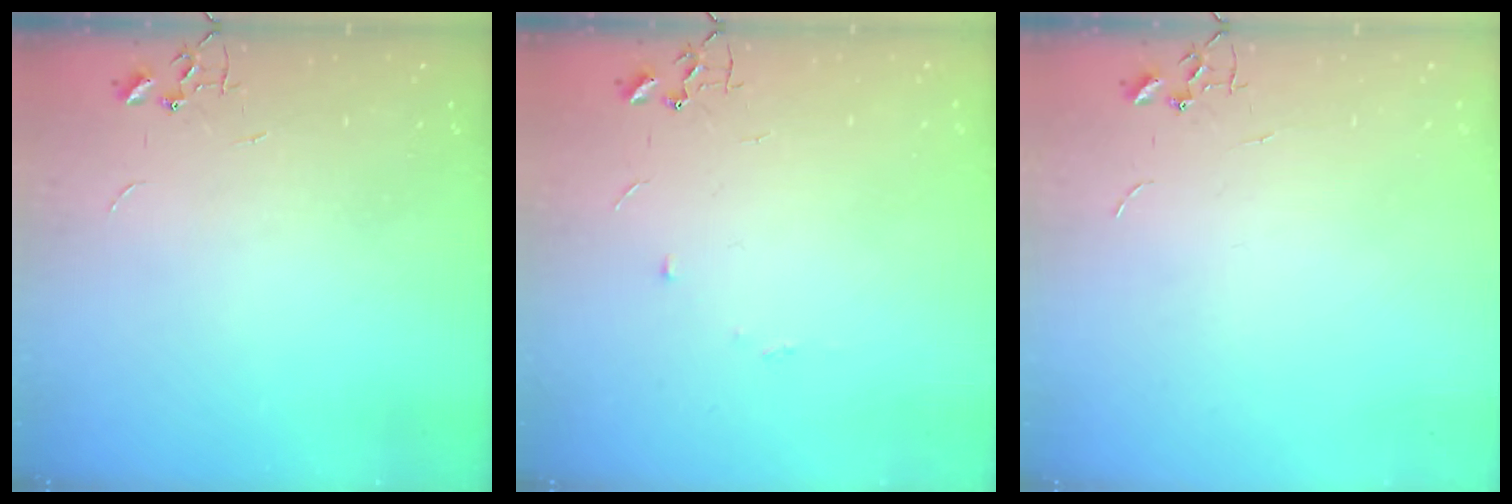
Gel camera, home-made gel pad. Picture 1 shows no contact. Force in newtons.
{"total": 5.3, "press": 5.2, "slide": 0.7}
{"total": 0.0}